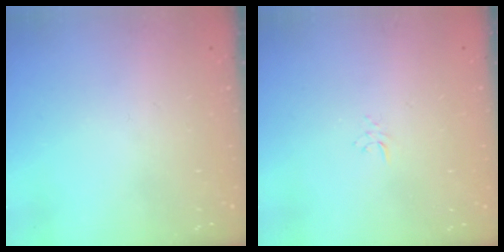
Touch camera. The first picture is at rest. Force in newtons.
{"total": 2.9, "press": 2.9, "slide": 0.3}